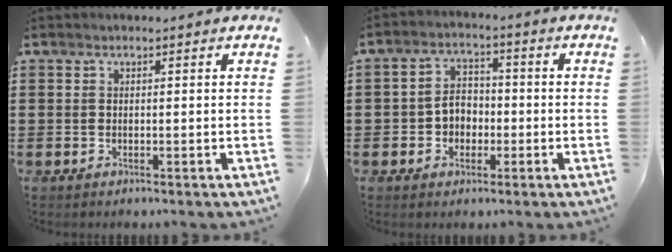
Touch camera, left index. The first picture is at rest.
{"total": 4.0, "force": [-1.2, 3.3, 2.1], "torque": [-0.047, 0.009, -0.027]}